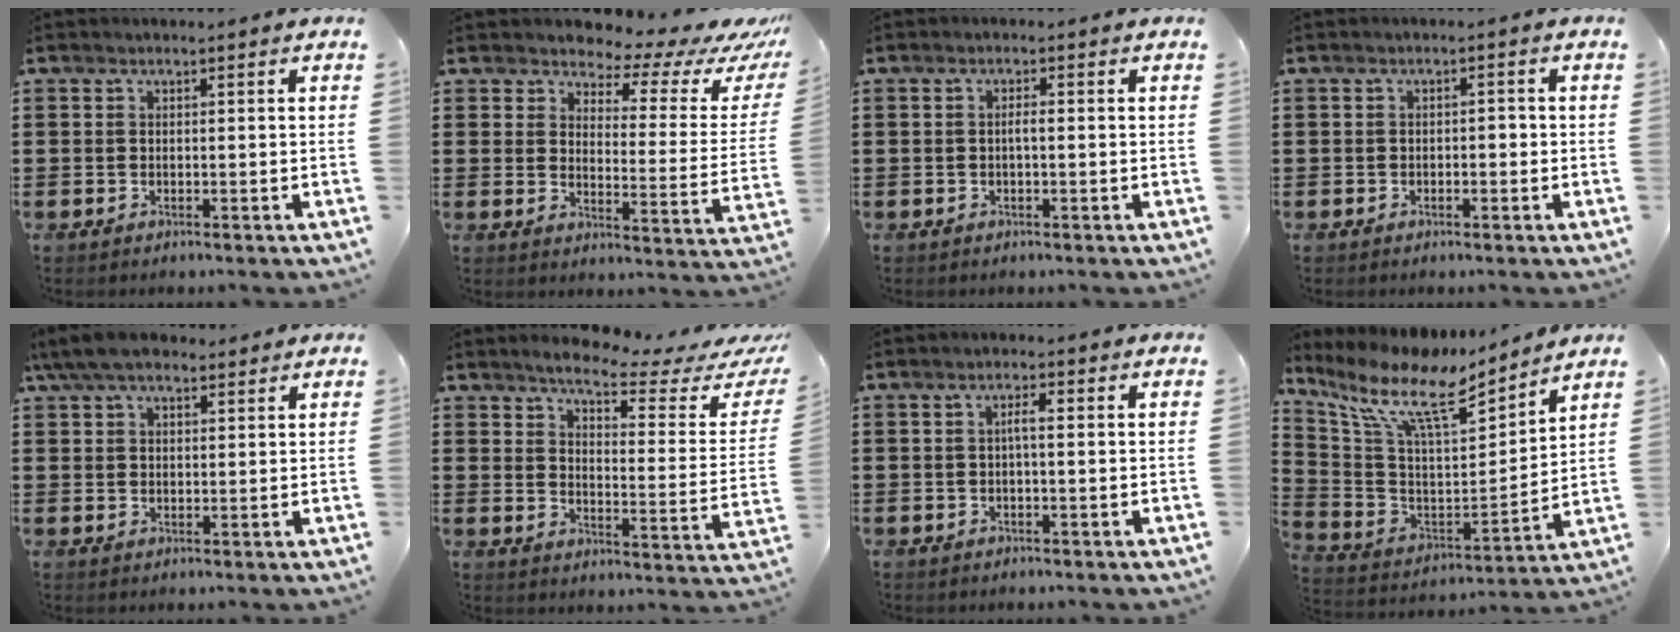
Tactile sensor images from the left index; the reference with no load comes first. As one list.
[{"total": 5.0, "force": [4.1, 2.1, 1.9], "torque": [-0.039, -0.034, 0.062]}, {"total": 1.2, "force": [-0.2, 0.3, 1.2], "torque": [-0.023, 0.001, -0.004]}, {"total": 1.3, "force": [-0.7, 0.7, 0.9], "torque": [-0.021, 0.001, -0.016]}, {"total": 6.3, "force": [4.7, 2.3, 3.5], "torque": [-0.079, 0.005, 0.088]}, {"total": 5.3, "force": [4.6, 0.0, 2.6], "torque": [-0.061, -0.035, 0.069]}, {"total": 2.0, "force": [0.0, 0.4, 1.9], "torque": [-0.039, 0.004, -0.003]}, {"total": 10.6, "force": [7.6, 2.7, 6.8], "torque": [-0.165, -0.048, 0.125]}]